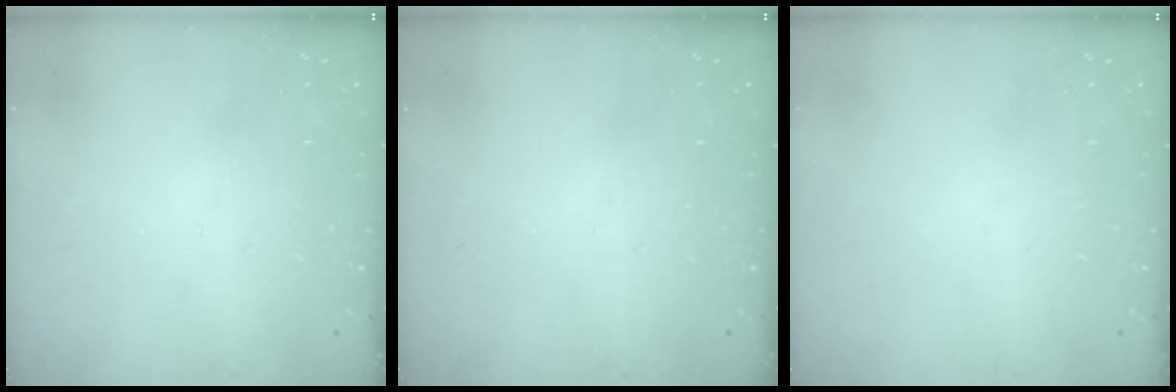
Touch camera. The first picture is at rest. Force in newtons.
{"total": 0.0}
{"total": 0.0}